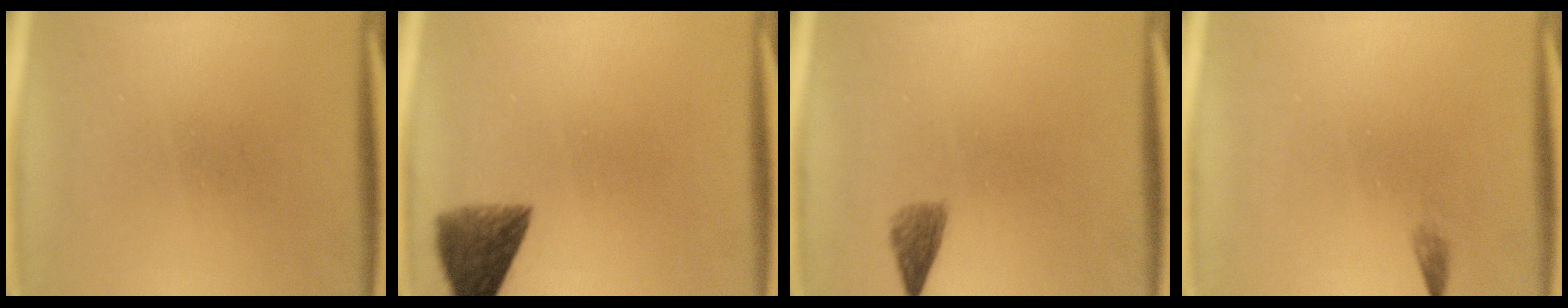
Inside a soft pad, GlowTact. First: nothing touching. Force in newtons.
{"total": 6.3}
{"total": 2.2}
{"total": 0.7}